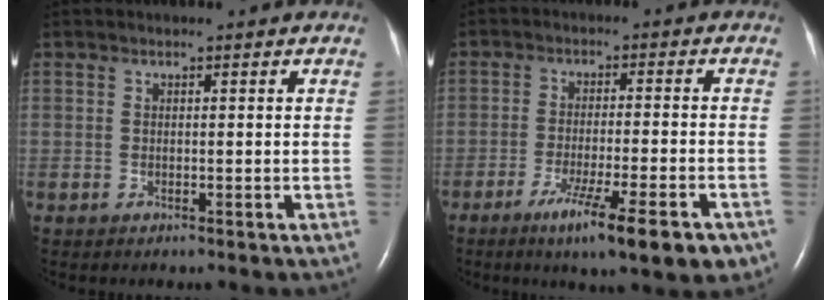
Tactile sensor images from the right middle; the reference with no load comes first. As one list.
[{"total": 12.4, "force": [-7.6, 1.3, 9.7], "torque": [-0.119, -0.021, -0.108]}]